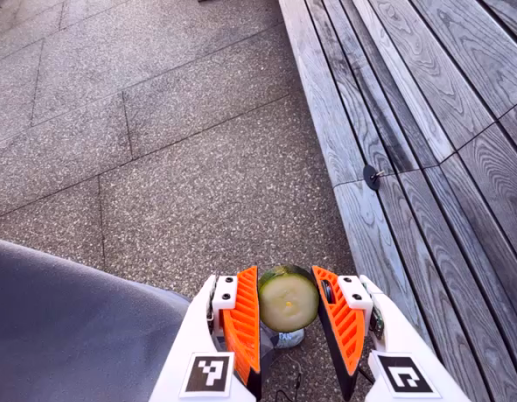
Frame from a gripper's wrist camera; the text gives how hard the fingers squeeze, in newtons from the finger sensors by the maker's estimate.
{"total": 10.5, "left": 10.5, "right": 10.5}